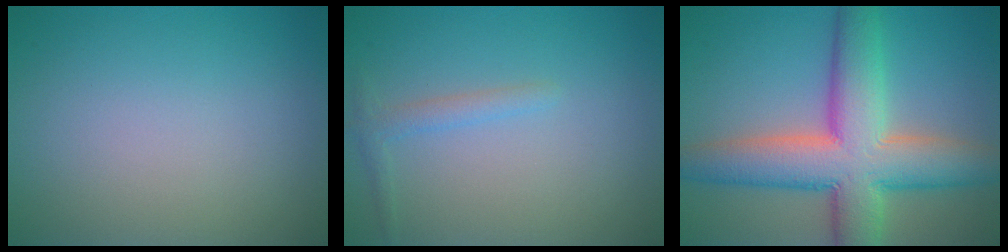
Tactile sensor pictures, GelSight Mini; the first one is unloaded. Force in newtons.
{"total": 1.3, "press": 1.3, "slide": 0.1}
{"total": 10.5, "press": 10.5, "slide": 0.6}